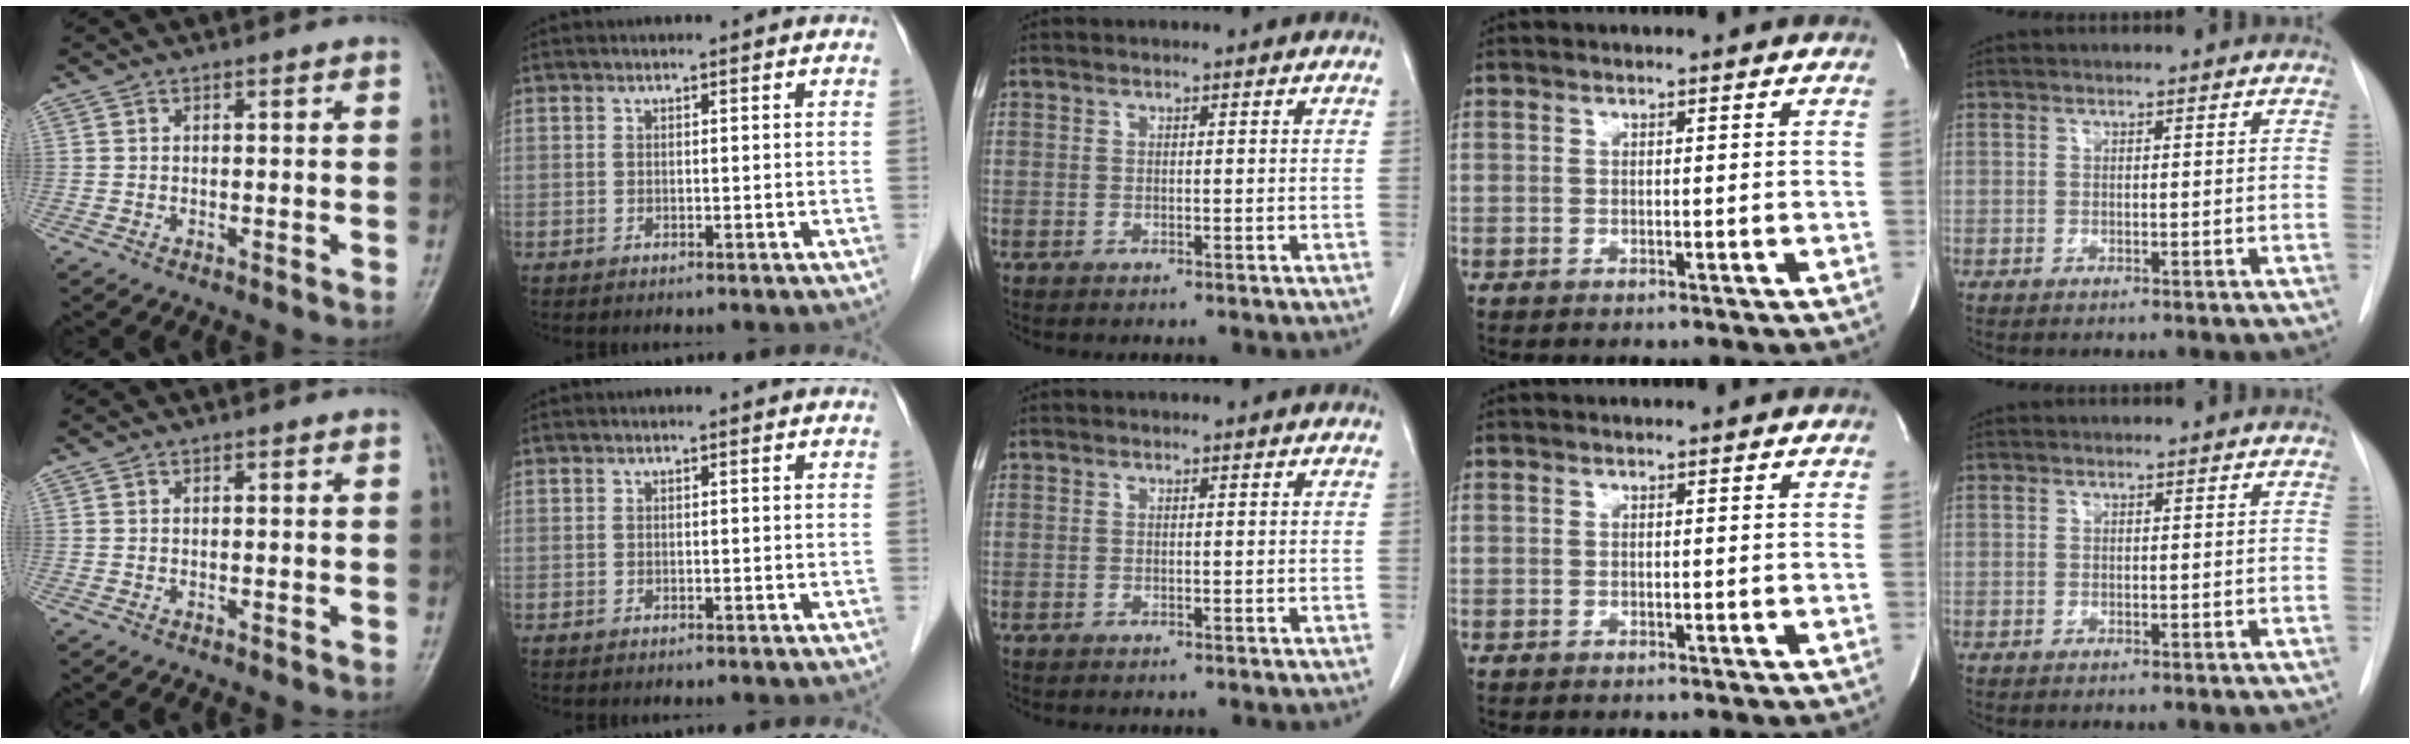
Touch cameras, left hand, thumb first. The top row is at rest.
{}